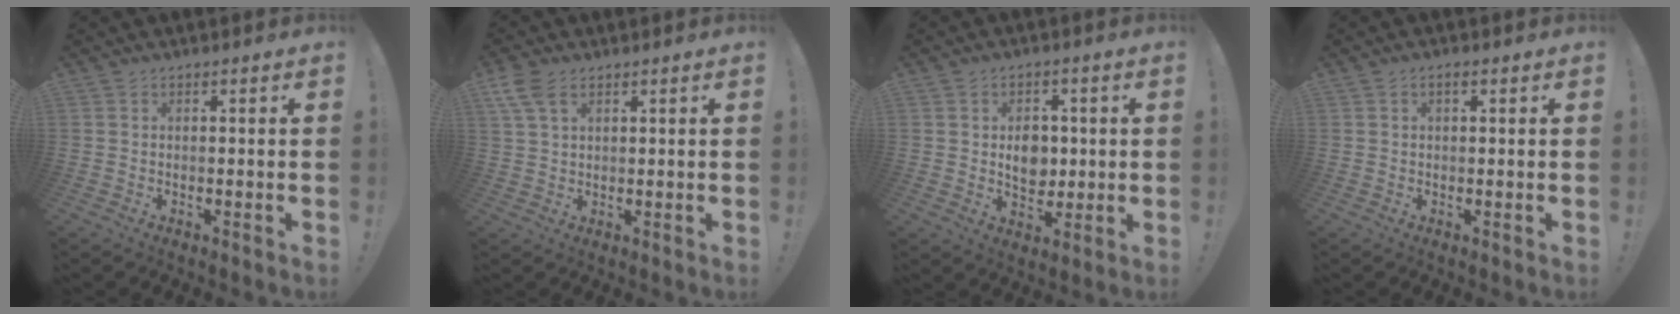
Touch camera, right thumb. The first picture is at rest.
{"total": 6.5, "force": [3.5, 3.5, 4.2], "torque": [-0.085, -0.012, 0.068]}
{"total": 7.3, "force": [0.6, 6.1, 4.1], "torque": [-0.042, -0.004, 0.010]}
{"total": 1.4, "force": [0.6, 0.8, 1.0], "torque": [-0.018, 0.002, 0.009]}